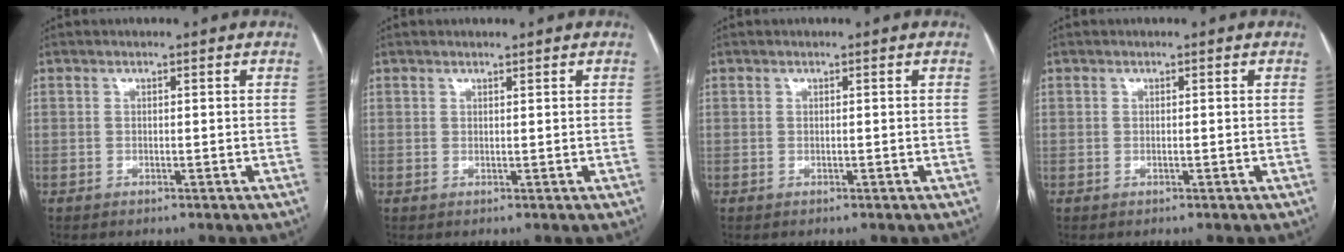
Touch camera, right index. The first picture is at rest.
{"total": 0.6, "force": [0.6, 0.0, 0.2], "torque": [-0.009, 0.000, 0.010]}
{"total": 0.0}
{"total": 0.0}